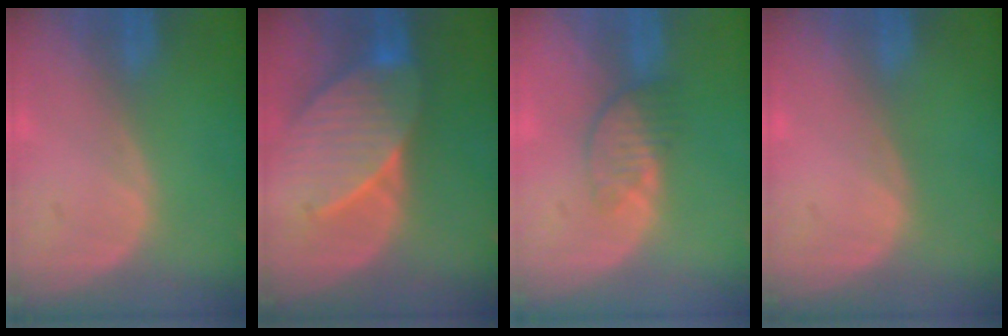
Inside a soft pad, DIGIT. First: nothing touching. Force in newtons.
{"total": 8.5, "press": 8.3, "slide": 1.5}
{"total": 3.9, "press": 3.4, "slide": 1.8}
{"total": 0.0}